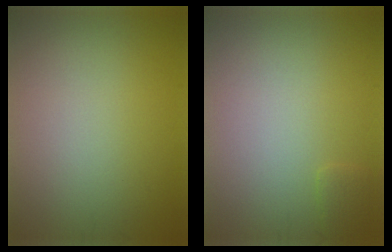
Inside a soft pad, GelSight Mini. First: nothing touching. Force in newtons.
{"total": 0.7, "press": 0.7, "slide": 0.1}